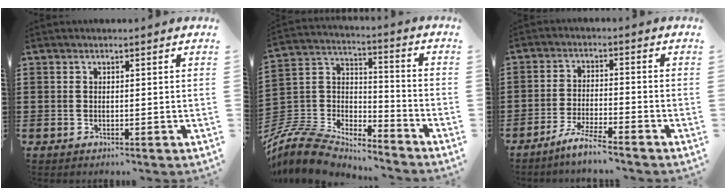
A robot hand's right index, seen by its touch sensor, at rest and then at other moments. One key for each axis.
{"total": 9.2, "fx": -8.4, "fy": 2.8, "fz": 2.3, "tx": -0.079, "ty": -0.004, "tz": -0.173}
{"total": 4.5, "fx": -4.1, "fy": -0.4, "fz": 1.7, "tx": -0.043, "ty": -0.007, "tz": -0.082}